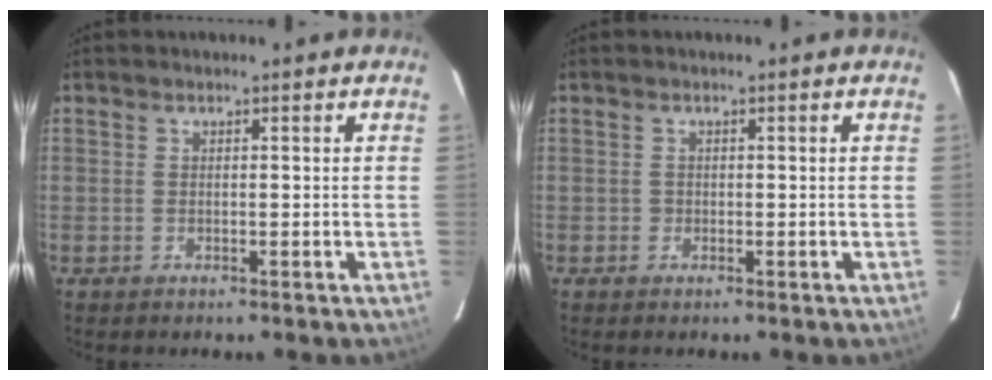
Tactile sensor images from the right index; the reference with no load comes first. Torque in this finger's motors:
{"motor_torque": [0.08, 0.04, -0.01, 0.01]}